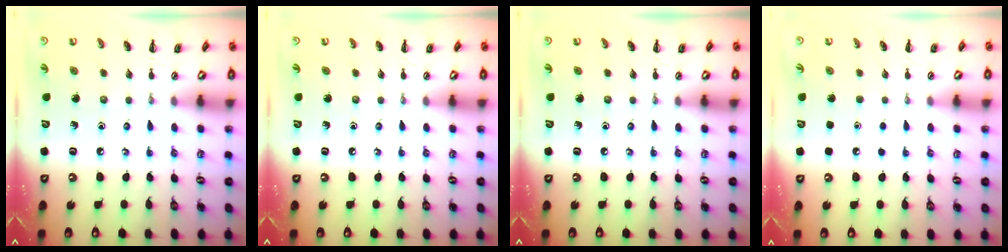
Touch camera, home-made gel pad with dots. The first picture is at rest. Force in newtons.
{"total": 0.0}
{"total": 0.0}
{"total": 1.6, "press": 1.6, "slide": 0.1}